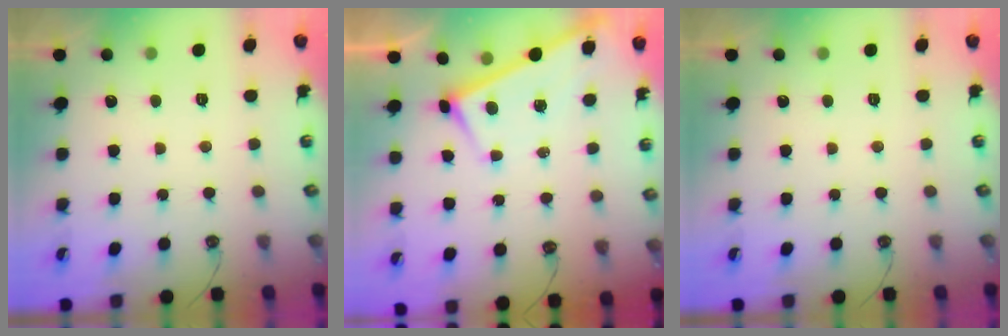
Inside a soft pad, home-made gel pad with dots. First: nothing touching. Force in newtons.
{"total": 3.2, "press": 3.2, "slide": 0.3}
{"total": 0.0}